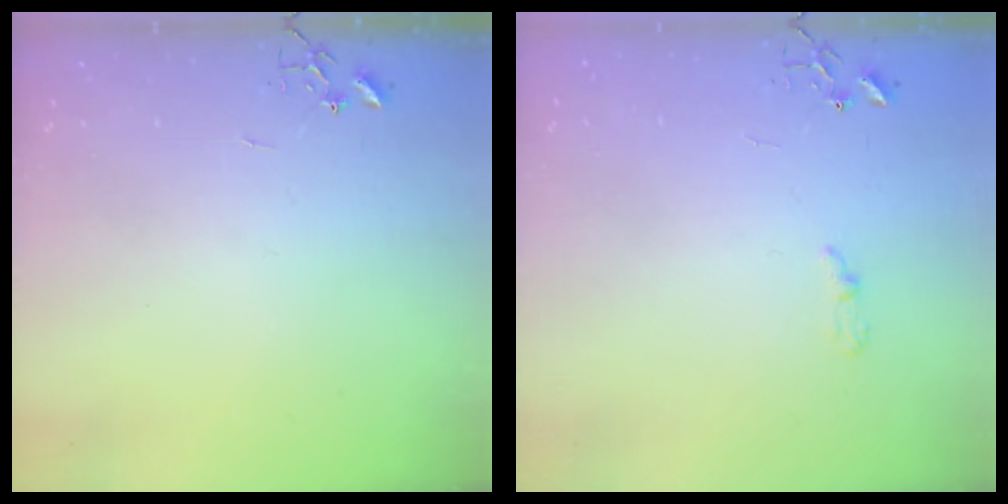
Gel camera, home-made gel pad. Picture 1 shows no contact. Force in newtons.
{"total": 4.6, "press": 4.5, "slide": 0.6}